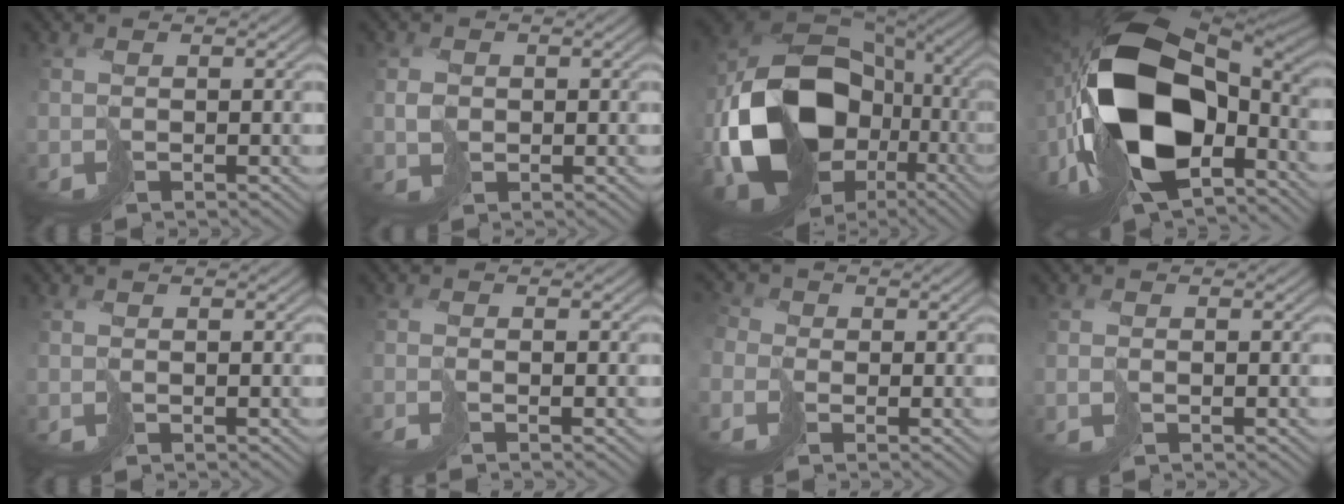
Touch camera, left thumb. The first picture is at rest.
{"total": 1.5, "force": [0.5, 1.4, 0.5], "torque": [-0.005, -0.001, 0.017]}
{"total": 18.6, "force": [-4.1, 14.8, 10.4], "torque": [-0.211, -0.038, -0.053]}
{"total": 19.8, "force": [-3.2, 11.9, 15.5], "torque": [-0.361, -0.027, -0.044]}
{"total": 0.0}
{"total": 1.6, "force": [-0.9, 0.2, 1.3], "torque": [-0.017, -0.001, -0.027]}
{"total": 3.5, "force": [-1.4, 2.8, 1.6], "torque": [-0.053, -0.011, -0.028]}
{"total": 0.6, "force": [-0.1, 0.2, 0.5], "torque": [-0.010, -0.001, 0.000]}